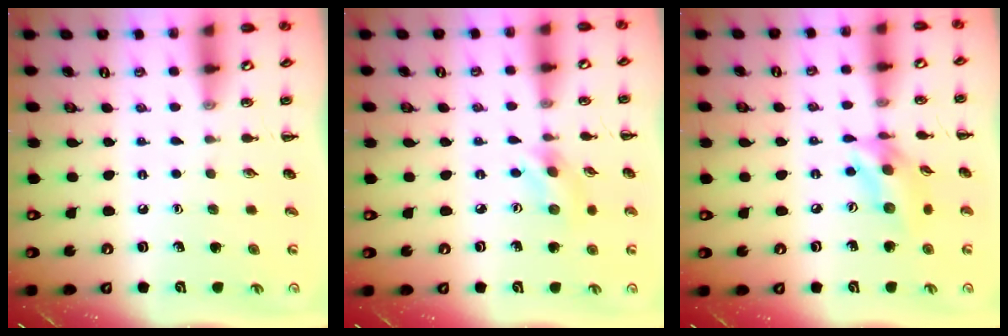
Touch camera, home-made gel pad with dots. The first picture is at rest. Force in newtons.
{"total": 2.7, "press": 2.6, "slide": 0.6}
{"total": 11.5, "press": 11.2, "slide": 2.2}